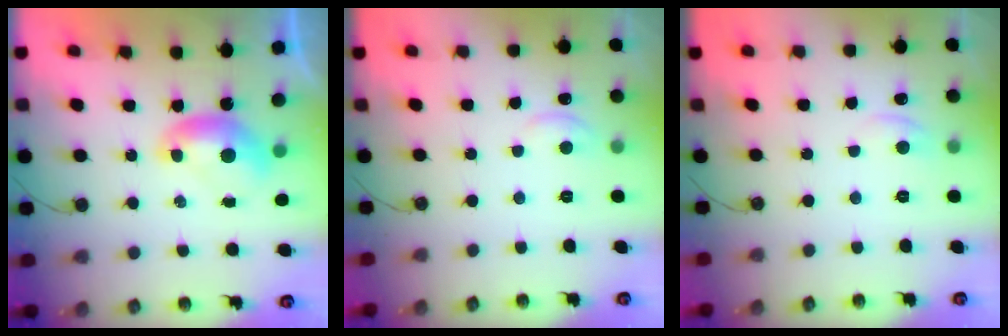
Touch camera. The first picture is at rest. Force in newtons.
{"total": 2.9, "press": 2.9, "slide": 0.2}
{"total": 1.0, "press": 0.8, "slide": 0.5}